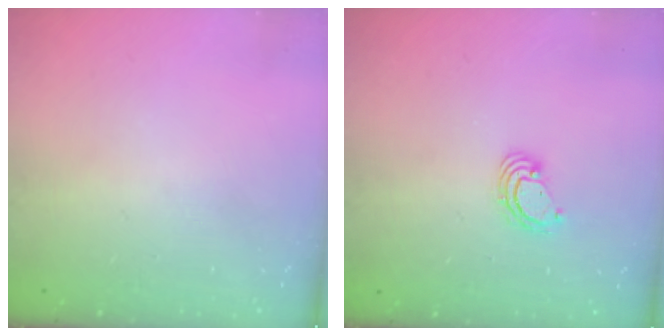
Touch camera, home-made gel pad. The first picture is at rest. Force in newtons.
{"total": 3.8, "press": 3.8, "slide": 0.1}